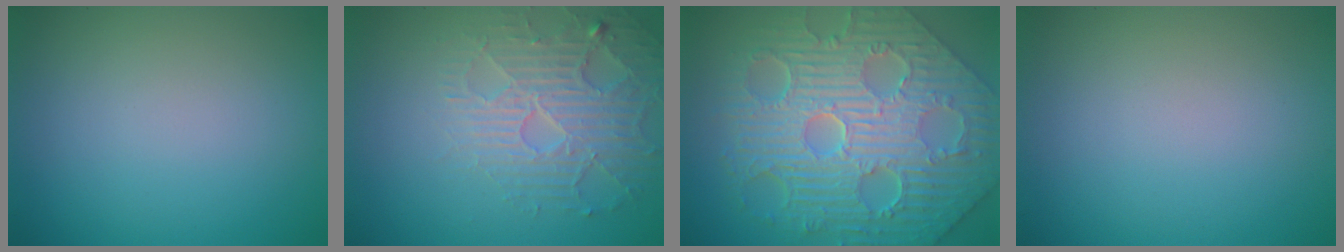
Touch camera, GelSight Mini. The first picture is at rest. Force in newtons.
{"total": 4.8, "press": 3.7, "slide": 3.0}
{"total": 12.0, "press": 8.0, "slide": 8.9}
{"total": 0.0}